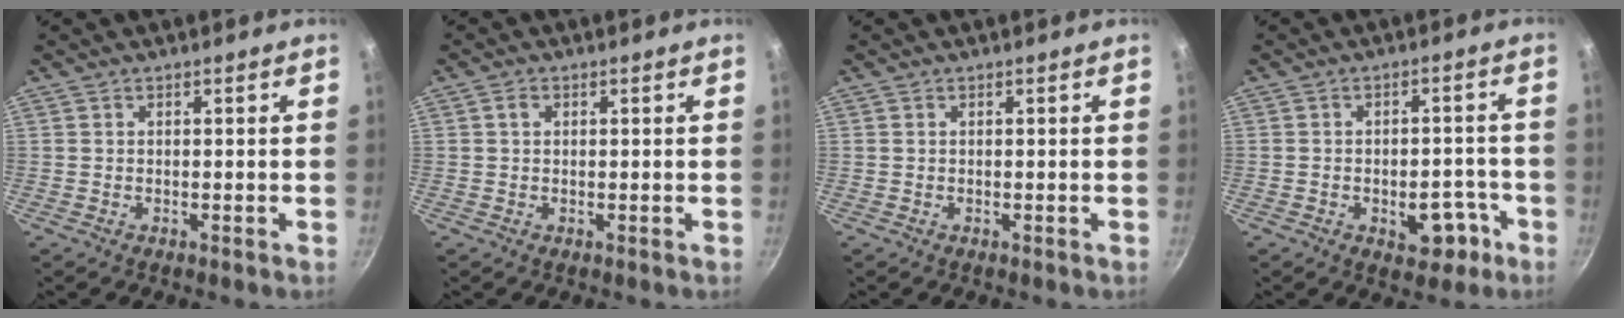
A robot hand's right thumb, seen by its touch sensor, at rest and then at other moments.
{"total": 1.3, "force": [0.4, 1.0, 0.8], "torque": [-0.012, 0.004, 0.006]}
{"total": 0.0}
{"total": 7.4, "force": [-3.2, 4.5, 5.0], "torque": [-0.032, 0.024, -0.034]}